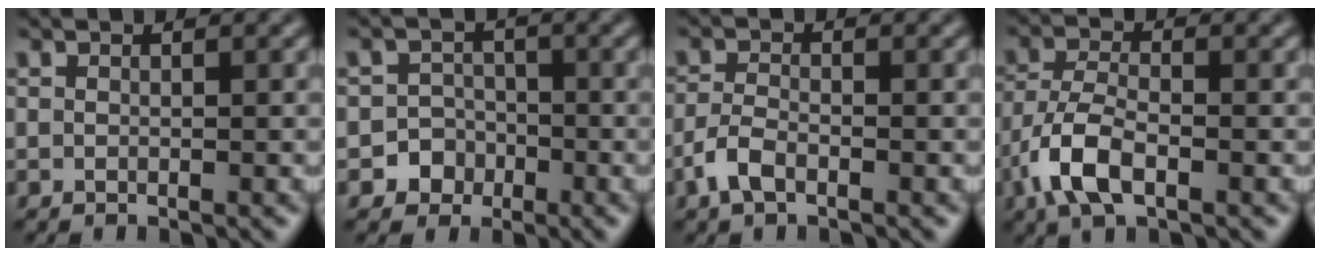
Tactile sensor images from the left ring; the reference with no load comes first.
{"total": 3.4, "force": [-1.6, 2.9, 0.2], "torque": [0.036, 0.004, -0.037]}
{"total": 2.4, "force": [-1.4, 1.1, 1.6], "torque": [-0.036, 0.001, -0.036]}
{"total": 5.3, "force": [-2.5, 2.4, 4.0], "torque": [-0.089, -0.002, -0.057]}